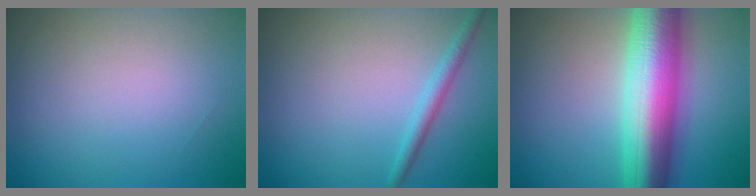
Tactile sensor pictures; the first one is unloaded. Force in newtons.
{"total": 1.7, "press": 1.7, "slide": 0.1}
{"total": 11.8, "press": 11.8, "slide": 0.1}